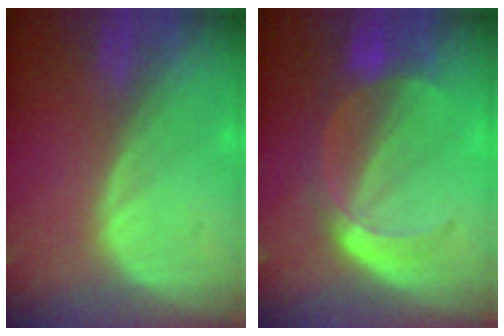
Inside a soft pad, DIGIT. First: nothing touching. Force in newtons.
{"total": 5.5, "press": 5.3, "slide": 1.6}